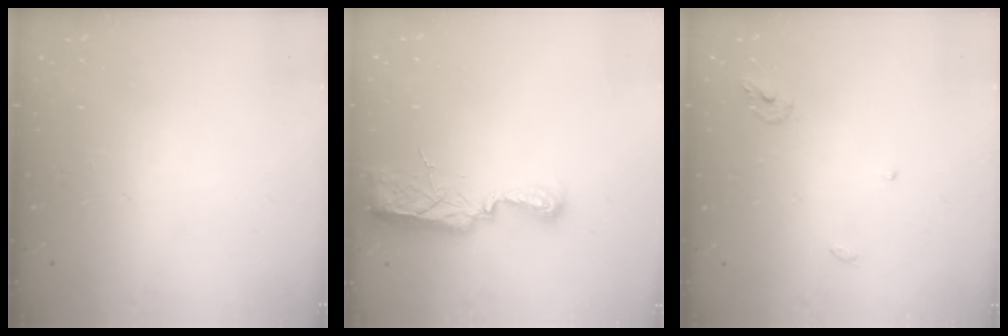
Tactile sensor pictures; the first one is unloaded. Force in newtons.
{"total": 7.5, "press": 7.5, "slide": 0.8}
{"total": 4.9, "press": 4.9, "slide": 0.4}